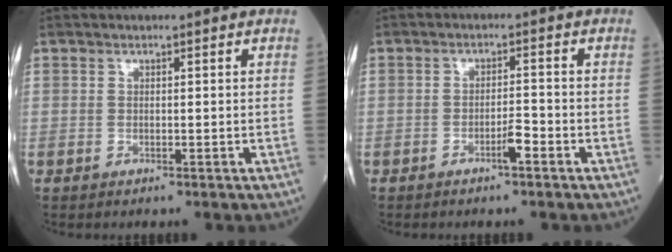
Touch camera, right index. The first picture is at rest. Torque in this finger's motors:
{"motor_torque": [0.30, -0.19, 0.20, 0.05]}